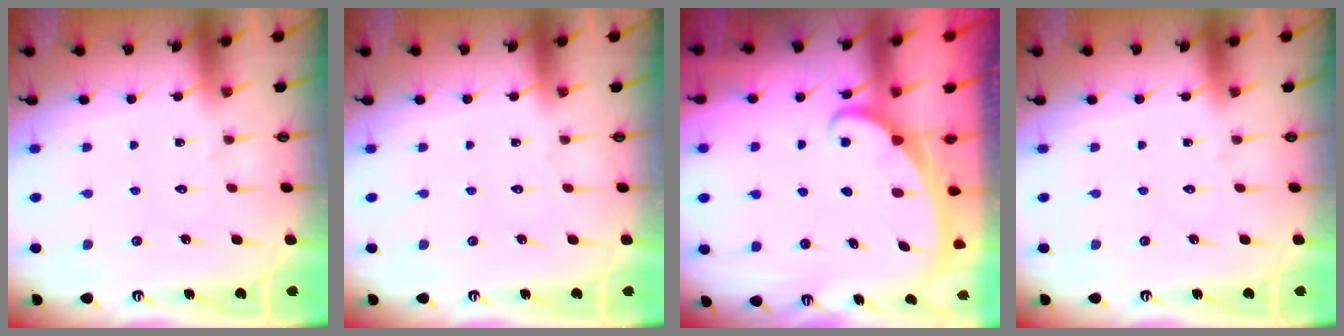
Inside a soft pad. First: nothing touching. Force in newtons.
{"total": 0.0}
{"total": 1.9, "press": 1.9, "slide": 0.1}
{"total": 0.0}